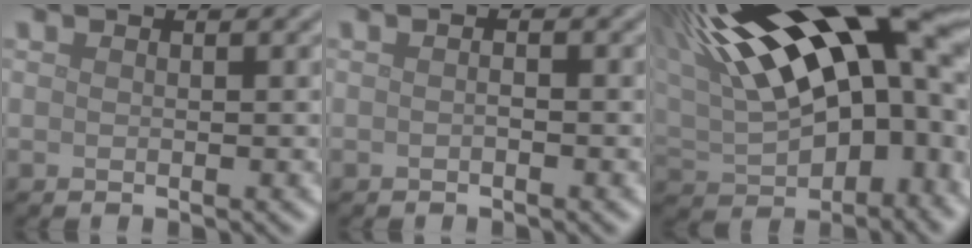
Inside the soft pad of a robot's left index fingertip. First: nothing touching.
{"total": 0.6, "force": [-0.2, 0.1, 0.5], "torque": [-0.011, 0.001, -0.004]}
{"total": 21.8, "force": [5.7, 9.9, 18.5], "torque": [-0.288, 0.035, 0.095]}